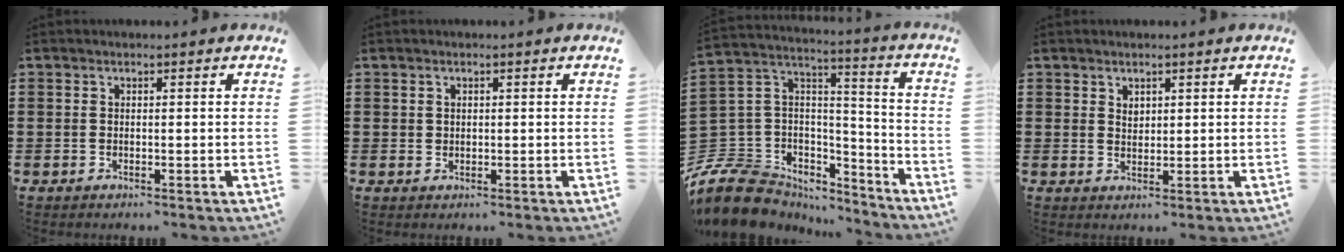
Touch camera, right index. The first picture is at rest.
{"total": 0.8, "force": [0.4, 0.7, 0.2], "torque": [-0.006, 0.003, 0.008]}
{"total": 10.8, "force": [-7.0, 7.5, 3.5], "torque": [-0.114, 0.005, -0.137]}
{"total": 1.5, "force": [1.1, 1.0, 0.5], "torque": [-0.010, 0.003, 0.020]}